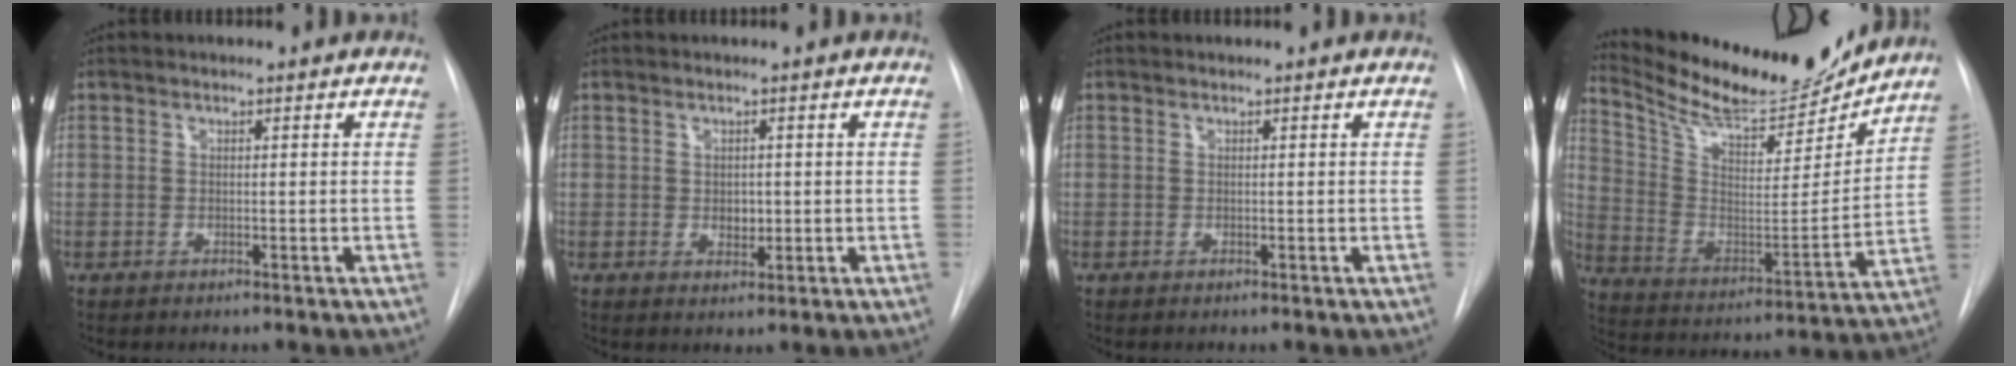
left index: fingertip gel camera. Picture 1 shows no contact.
{"total": 1.8, "force": [0.1, 1.4, 1.1], "torque": [-0.016, -0.002, 0.005]}
{"total": 0.0}
{"total": 19.2, "force": [18.0, 3.4, 5.6], "torque": [-0.113, -0.028, 0.290]}